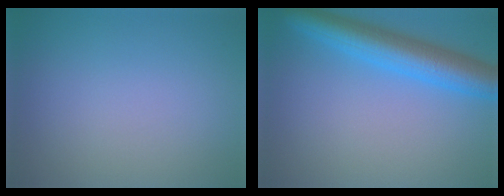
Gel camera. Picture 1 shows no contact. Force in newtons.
{"total": 6.5, "press": 6.5, "slide": 0.3}